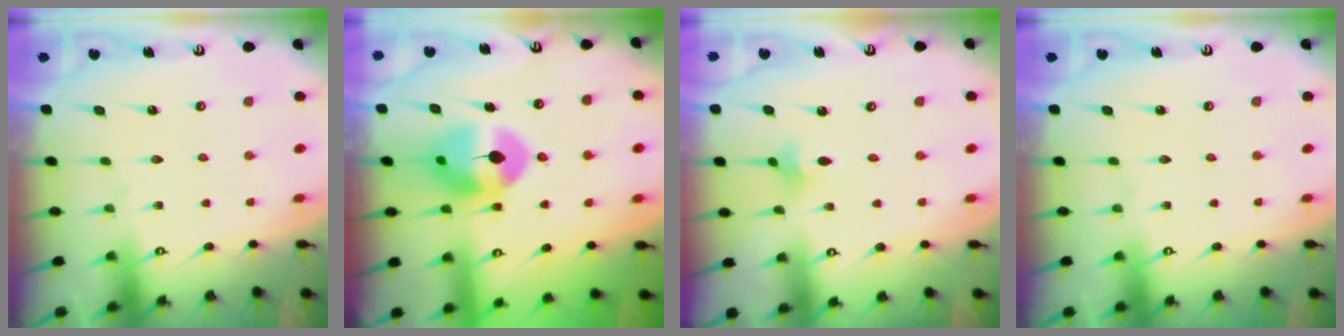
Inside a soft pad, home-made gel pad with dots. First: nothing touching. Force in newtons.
{"total": 9.2, "press": 9.1, "slide": 1.3}
{"total": 2.4, "press": 2.4, "slide": 0.5}
{"total": 0.0}